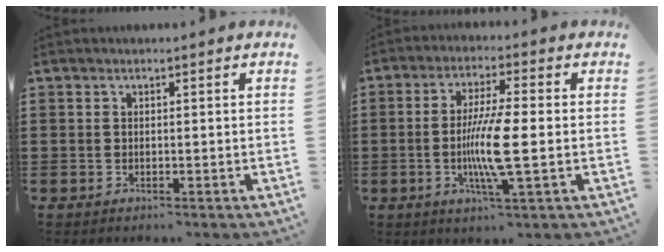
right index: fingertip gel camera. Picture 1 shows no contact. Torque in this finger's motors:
{"motor_torque": [2.14, 0.00, 0.37, 0.21]}